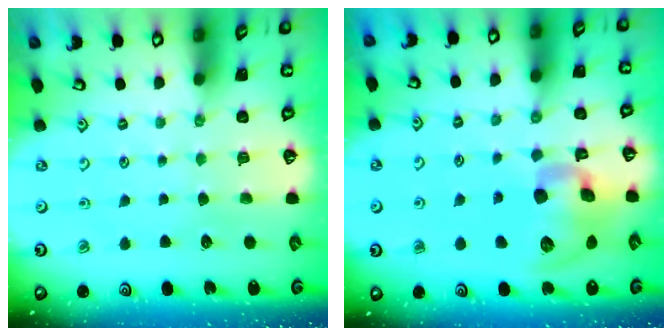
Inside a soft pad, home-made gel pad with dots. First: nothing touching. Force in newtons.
{"total": 15.1, "press": 14.9, "slide": 2.3}